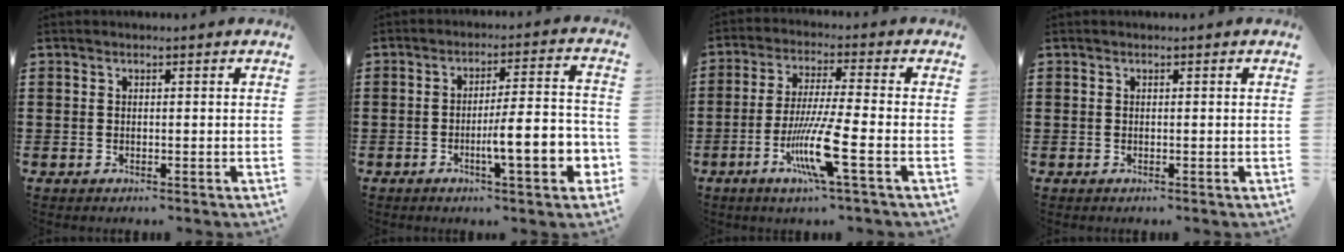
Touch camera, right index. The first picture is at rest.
{"total": 9.5, "force": [-3.1, 1.9, 8.7], "torque": [-0.141, -0.006, -0.053]}
{"total": 10.1, "force": [-4.2, 0.3, 9.2], "torque": [-0.192, -0.020, -0.083]}
{"total": 0.0}